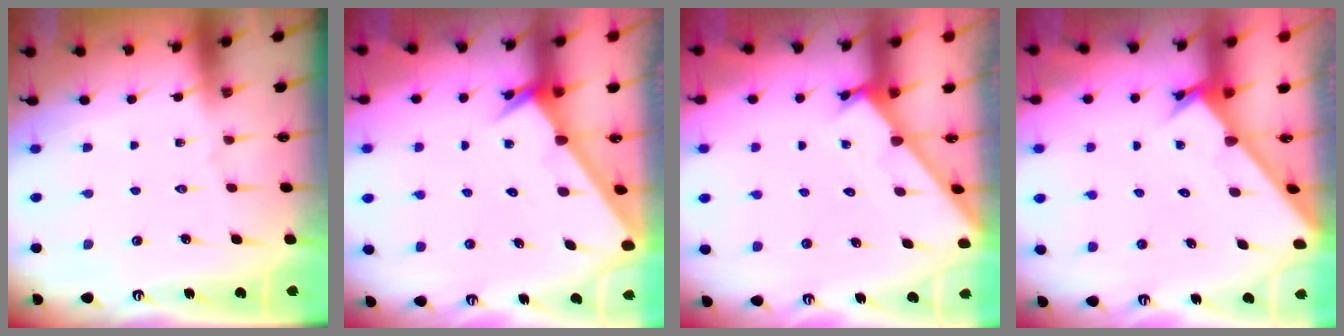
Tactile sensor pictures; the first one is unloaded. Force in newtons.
{"total": 2.3, "press": 2.3, "slide": 0.2}
{"total": 3.4, "press": 3.4, "slide": 0.1}
{"total": 2.2, "press": 2.2, "slide": 0.1}